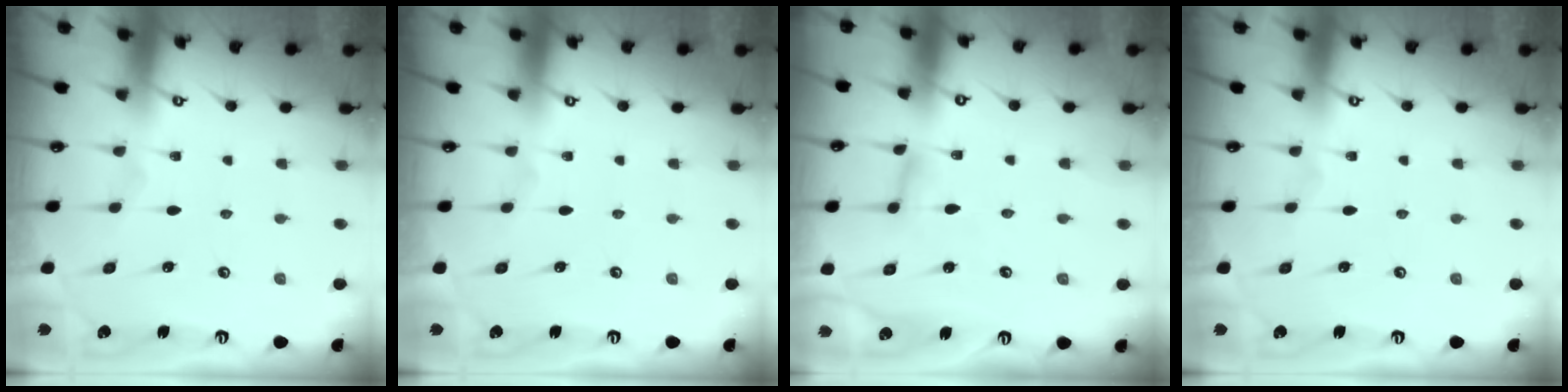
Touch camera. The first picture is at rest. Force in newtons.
{"total": 0.0}
{"total": 2.4, "press": 2.4, "slide": 0.1}
{"total": 0.0}